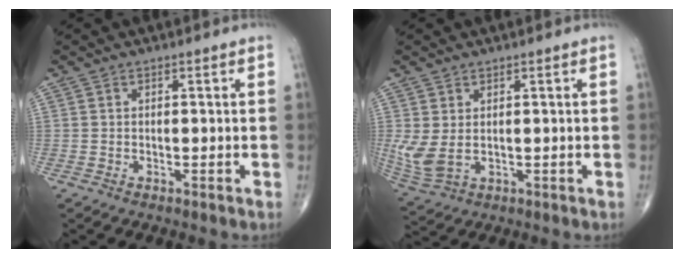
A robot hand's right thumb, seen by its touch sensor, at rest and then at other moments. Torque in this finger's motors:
{"motor_torque": [0.73, 0.66, 0.21, -0.43, 0.08]}